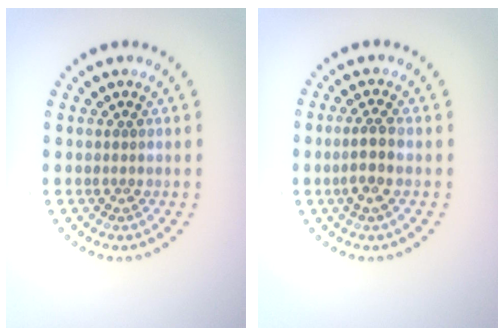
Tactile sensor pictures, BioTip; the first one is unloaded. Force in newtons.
{"total": 2.3, "press": 2.2, "slide": 0.9}